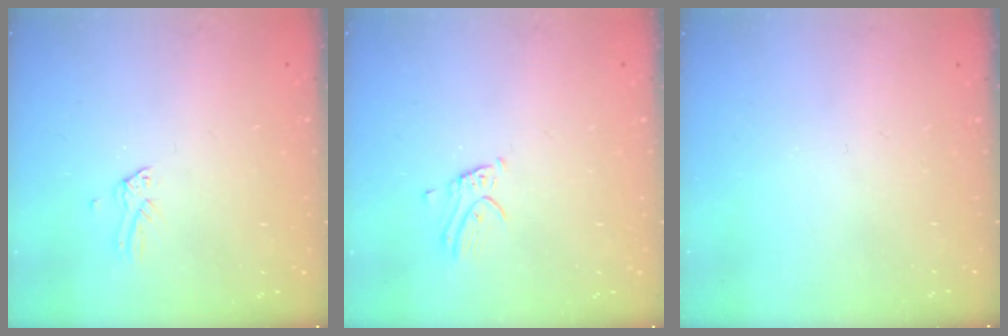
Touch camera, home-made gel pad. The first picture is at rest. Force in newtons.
{"total": 2.9, "press": 2.9, "slide": 0.2}
{"total": 0.0}